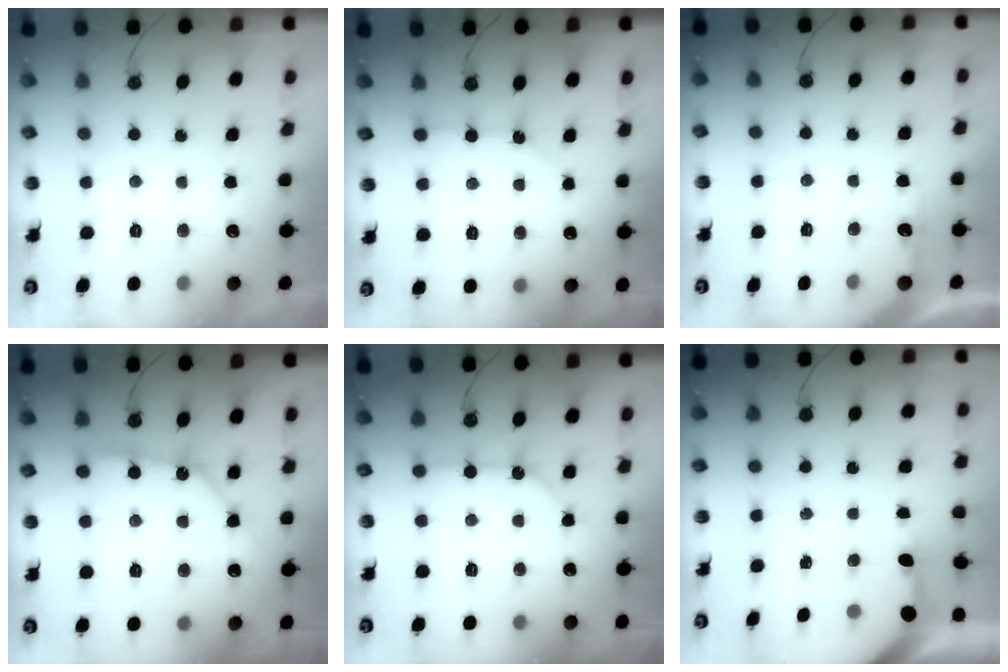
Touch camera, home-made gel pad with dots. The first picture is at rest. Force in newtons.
{"total": 2.7, "press": 2.7, "slide": 0.5}
{"total": 5.0, "press": 4.9, "slide": 0.6}
{"total": 10.8, "press": 10.7, "slide": 1.1}
{"total": 10.7, "press": 10.6, "slide": 1.3}
{"total": 3.4, "press": 3.3, "slide": 0.4}